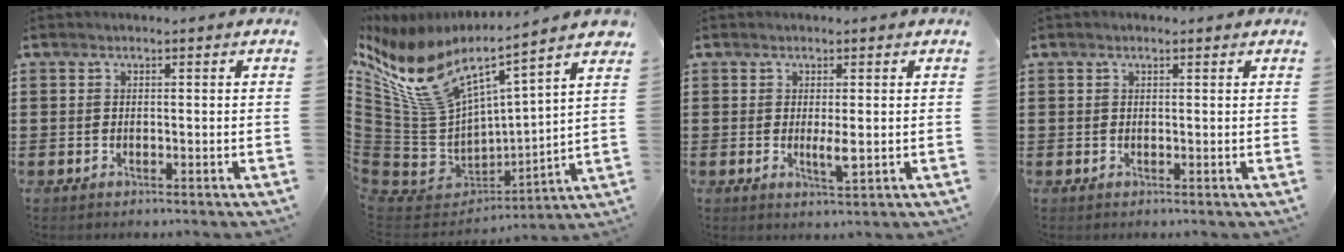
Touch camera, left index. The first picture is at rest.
{"total": 10.2, "force": [7.1, 3.0, 6.6], "torque": [-0.179, -0.070, 0.117]}
{"total": 2.9, "force": [0.0, 0.5, 2.9], "torque": [-0.052, -0.003, 0.000]}
{"total": 0.6, "force": [0.4, 0.2, 0.4], "torque": [-0.008, 0.002, 0.007]}